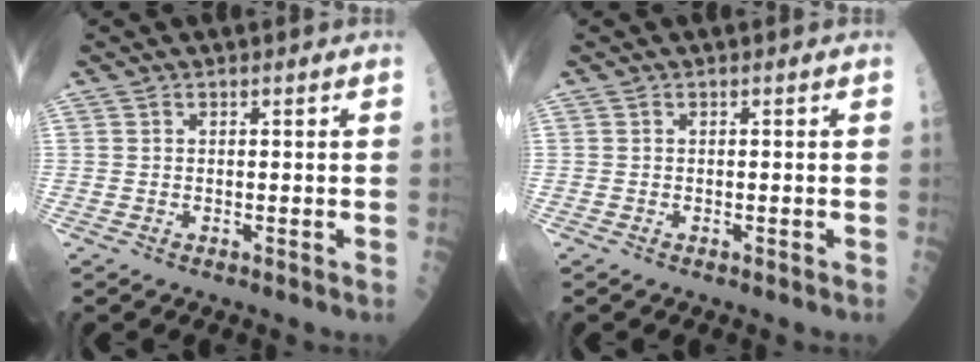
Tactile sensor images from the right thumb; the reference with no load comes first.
{"total": 0.0}